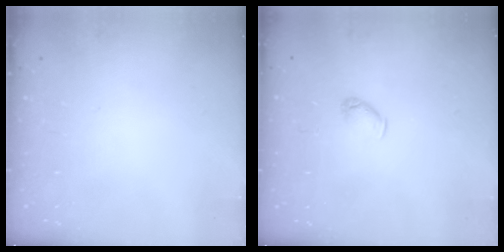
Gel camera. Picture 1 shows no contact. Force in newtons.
{"total": 3.8, "press": 3.7, "slide": 0.7}